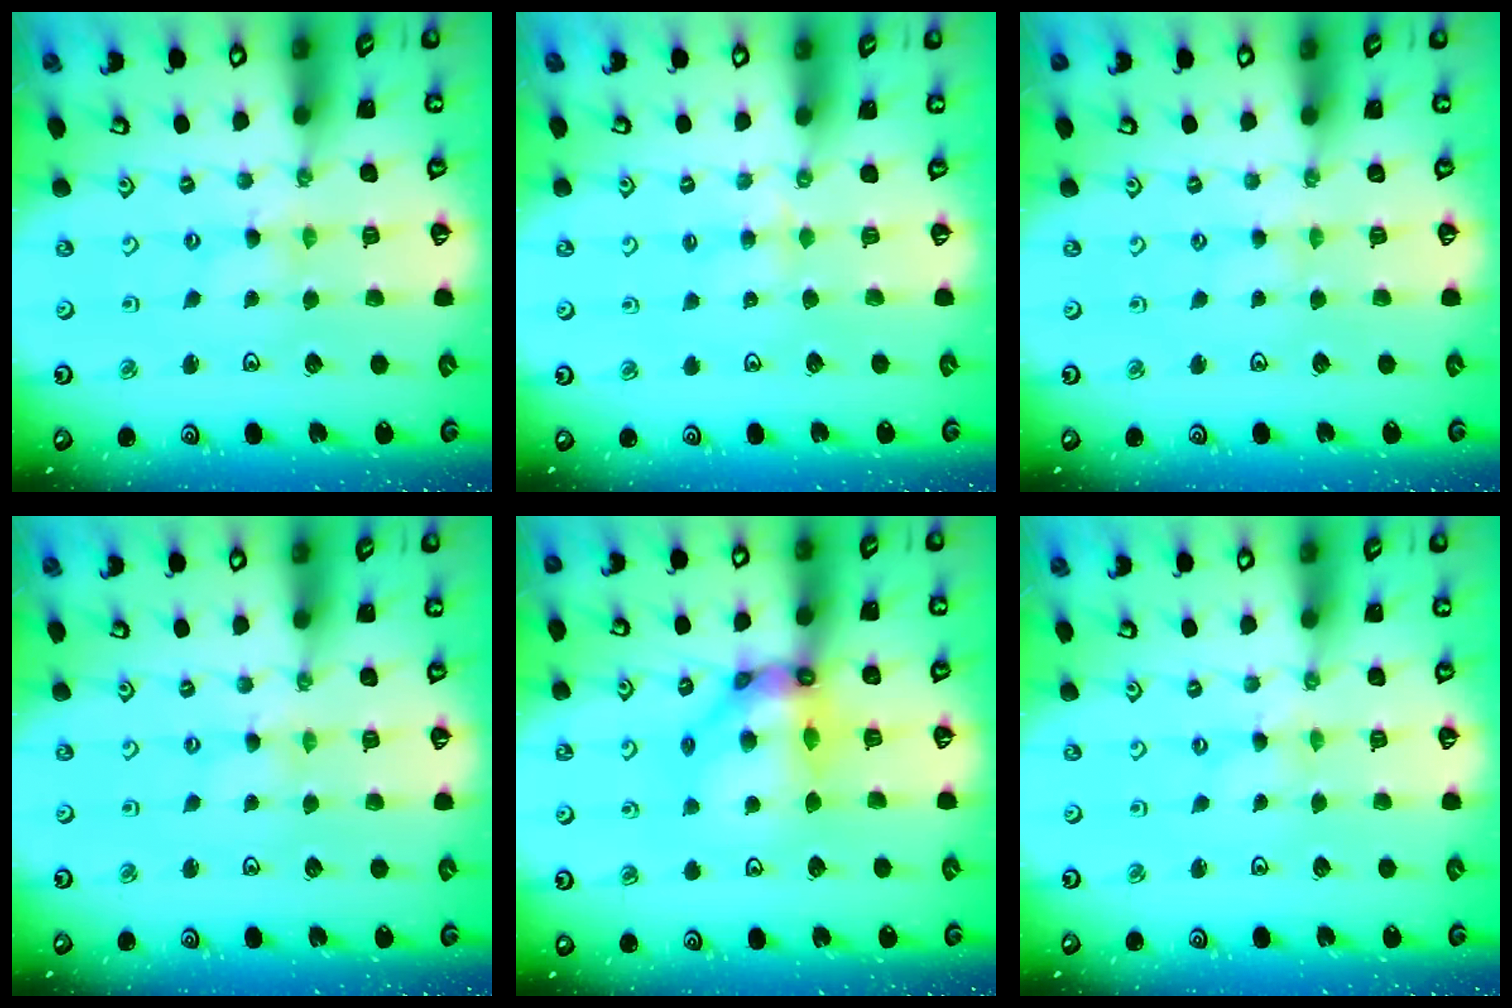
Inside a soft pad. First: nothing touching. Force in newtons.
{"total": 2.8, "press": 2.8, "slide": 0.5}
{"total": 1.7, "press": 1.7, "slide": 0.4}
{"total": 0.0}
{"total": 12.2, "press": 12.1, "slide": 1.0}
{"total": 0.0}